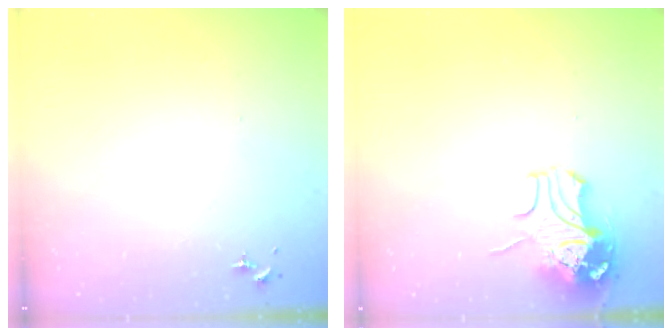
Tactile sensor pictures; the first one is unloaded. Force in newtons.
{"total": 9.8, "press": 9.7, "slide": 1.4}